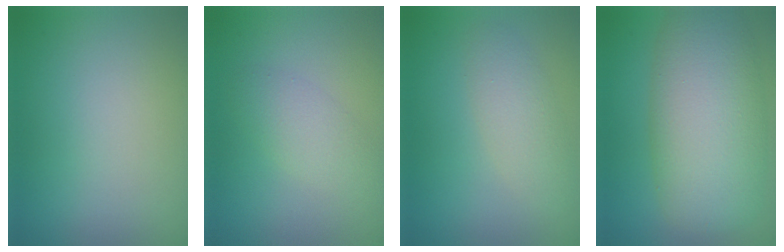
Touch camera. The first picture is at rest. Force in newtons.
{"total": 2.5, "press": 2.5, "slide": 0.2}
{"total": 2.8, "press": 2.8, "slide": 0.1}
{"total": 10.0, "press": 9.9, "slide": 0.4}